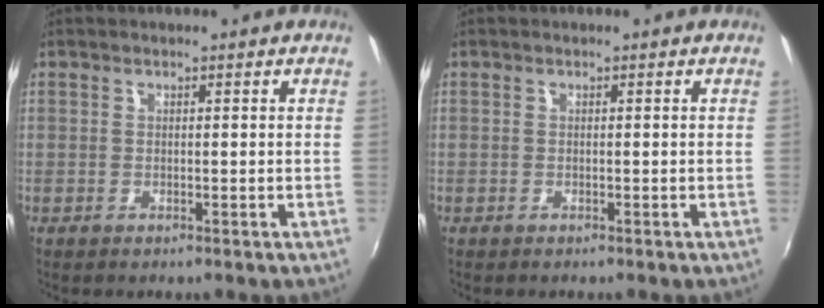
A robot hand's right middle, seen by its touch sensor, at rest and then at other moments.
{"total": 0.0}